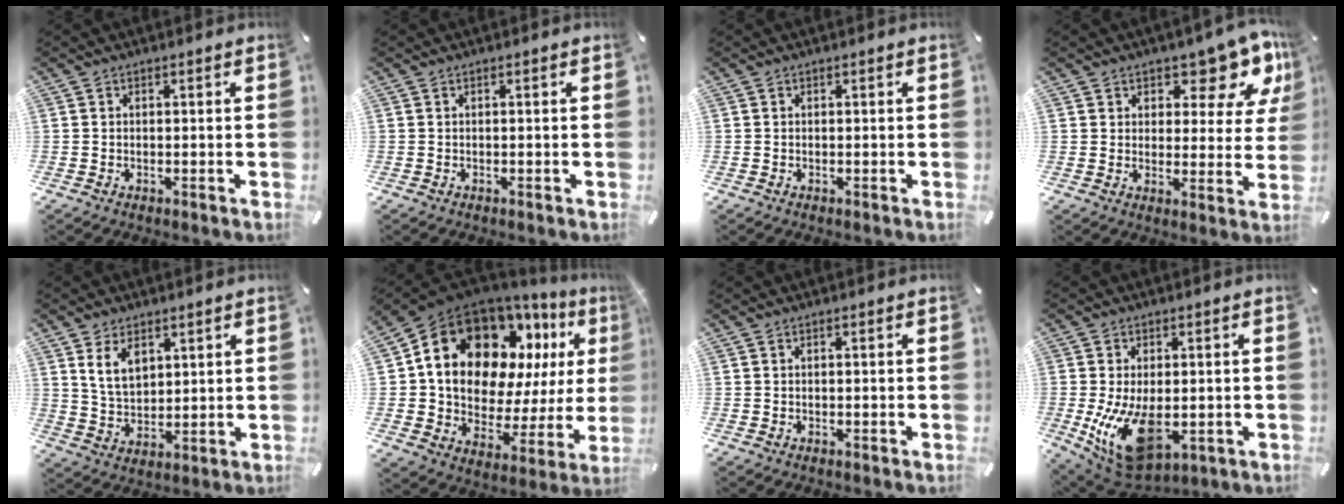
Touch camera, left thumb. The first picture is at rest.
{"total": 0.0}
{"total": 0.0}
{"total": 9.5, "force": [6.5, 5.2, 4.6], "torque": [-0.050, -0.049, 0.109]}
{"total": 7.2, "force": [4.0, 4.7, 3.7], "torque": [-0.087, -0.008, 0.072]}
{"total": 20.7, "force": [9.6, 14.5, 11.2], "torque": [-0.187, -0.072, 0.173]}
{"total": 0.0}
{"total": 14.1, "force": [-2.1, 8.3, 11.2], "torque": [-0.209, -0.016, -0.027]}